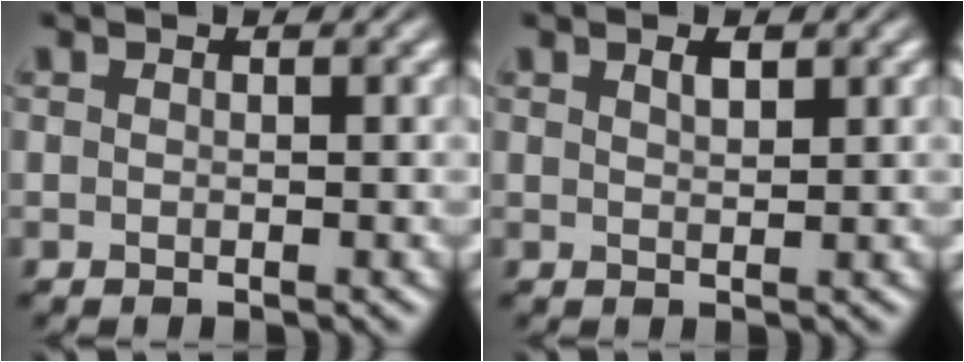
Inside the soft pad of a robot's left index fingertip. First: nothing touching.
{"total": 1.1, "force": [0.8, 0.3, 0.7], "torque": [-0.014, 0.000, 0.014]}